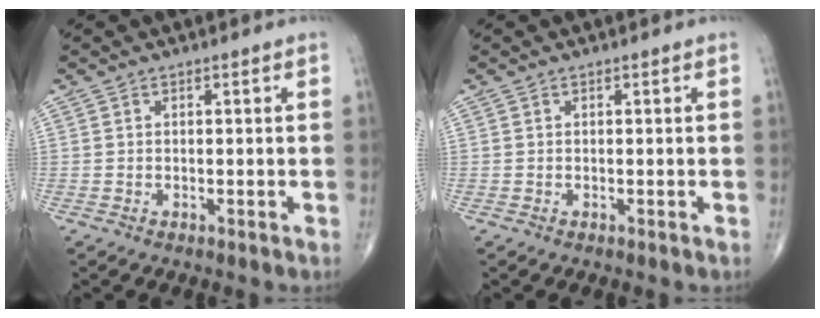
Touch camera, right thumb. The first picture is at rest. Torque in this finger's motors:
{"motor_torque": [0.00, 0.00, 0.01, 0.01, 0.00]}